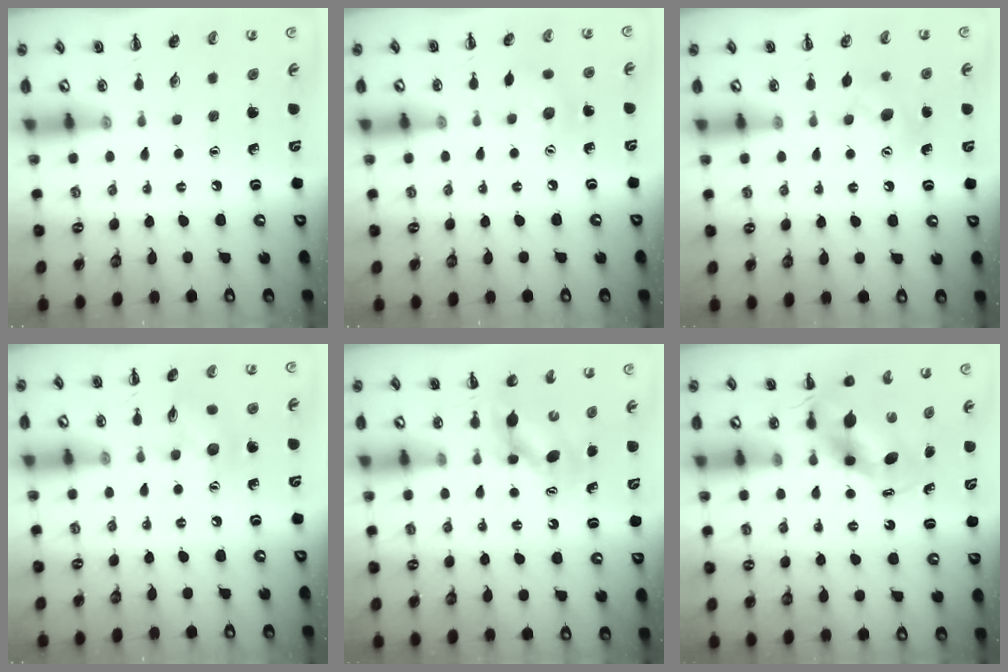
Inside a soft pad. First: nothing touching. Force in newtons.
{"total": 6.9, "press": 6.8, "slide": 1.4}
{"total": 7.7, "press": 7.6, "slide": 1.6}
{"total": 7.3, "press": 7.3, "slide": 0.9}
{"total": 6.2, "press": 6.2, "slide": 0.7}
{"total": 5.5, "press": 5.3, "slide": 1.6}